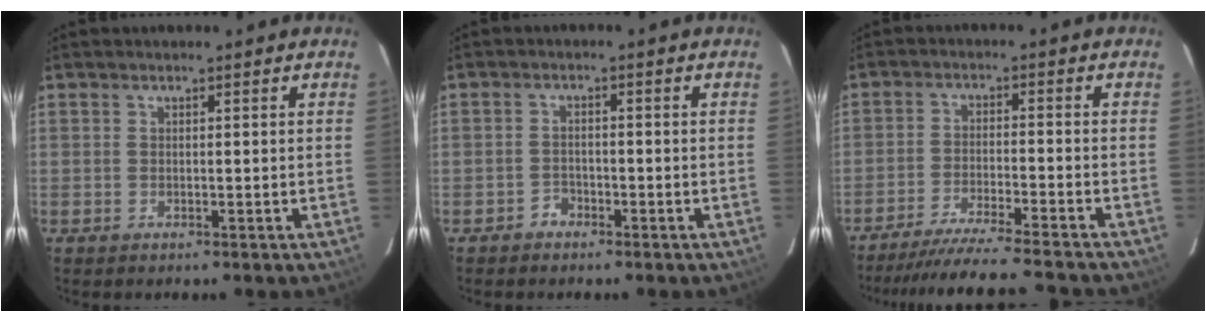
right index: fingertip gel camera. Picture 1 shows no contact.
{"total": 2.1, "force": [-1.6, 1.3, 0.1], "torque": [-0.002, 0.007, -0.027]}
{"total": 14.9, "force": [-13.7, -0.7, 5.7], "torque": [-0.121, -0.020, -0.217]}